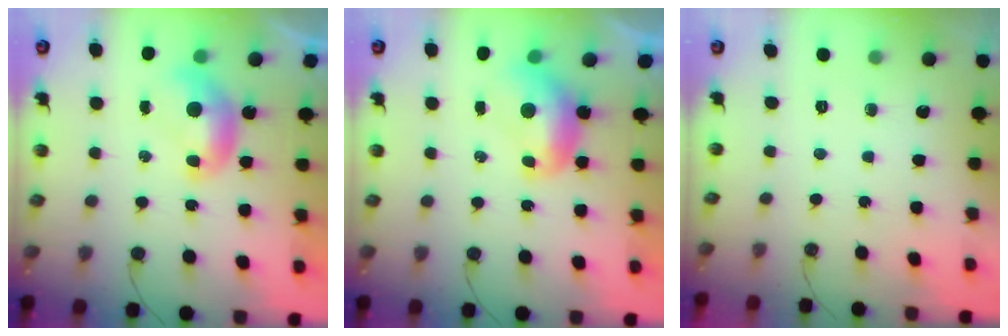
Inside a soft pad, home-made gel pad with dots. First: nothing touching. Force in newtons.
{"total": 1.2, "press": 1.1, "slide": 0.5}
{"total": 0.0}